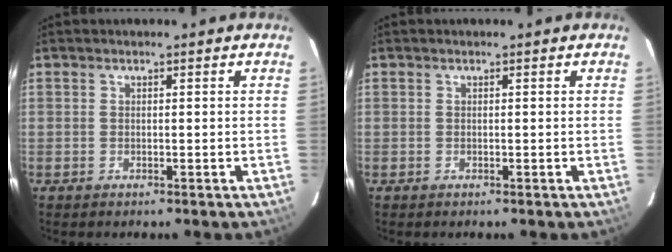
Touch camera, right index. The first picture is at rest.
{"total": 0.0}